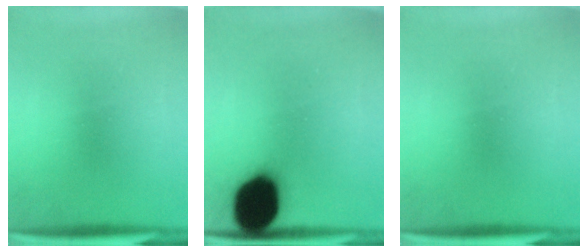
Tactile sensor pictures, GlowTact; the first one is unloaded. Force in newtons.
{"total": 17.7}
{"total": 0.0}